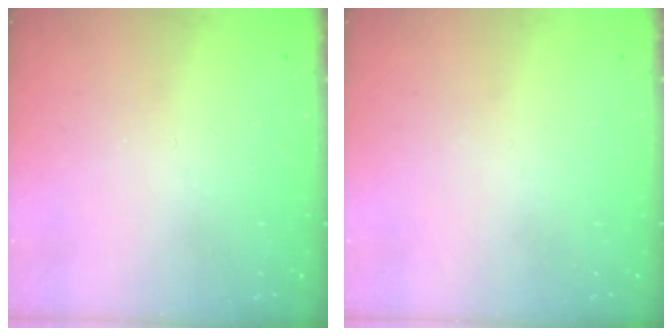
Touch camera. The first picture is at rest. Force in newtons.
{"total": 0.0}